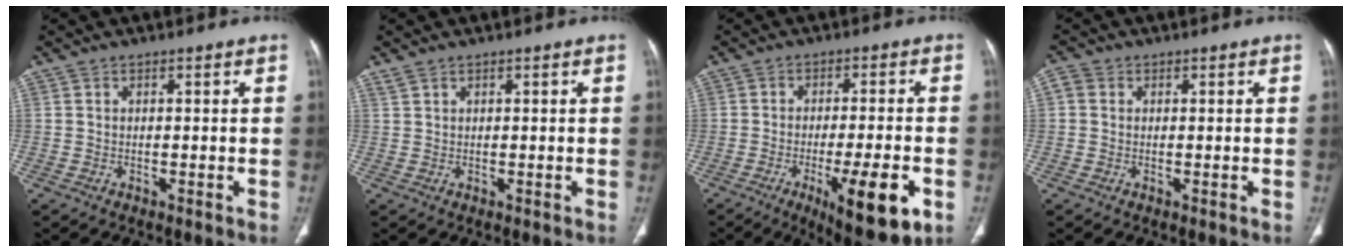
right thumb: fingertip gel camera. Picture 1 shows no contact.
{"total": 1.0, "force": [0.9, 0.3, 0.4], "torque": [-0.009, 0.007, 0.022]}
{"total": 13.9, "force": [-5.5, 3.4, 12.4], "torque": [-0.181, 0.000, -0.072]}
{"total": 1.9, "force": [0.4, 1.7, 0.8], "torque": [-0.014, 0.006, 0.004]}